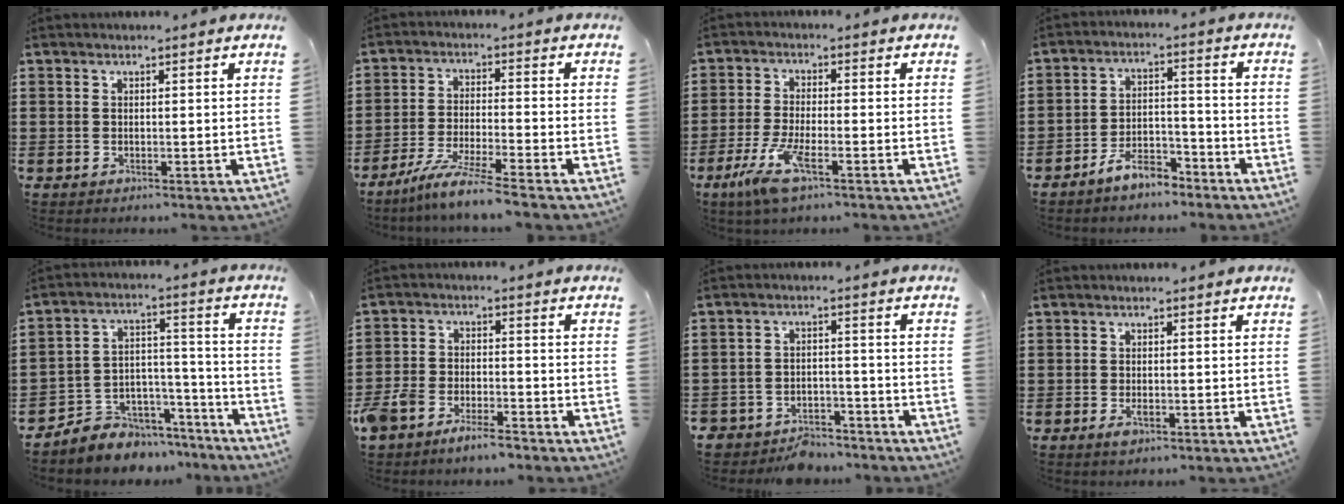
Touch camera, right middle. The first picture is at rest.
{"total": 6.5, "force": [-5.6, -0.7, 3.1], "torque": [-0.065, -0.020, -0.109]}
{"total": 6.7, "force": [-3.4, 1.6, 5.6], "torque": [-0.129, -0.016, -0.065]}
{"total": 6.1, "force": [-5.4, 1.9, 2.2], "torque": [-0.046, 0.011, -0.107]}
{"total": 5.7, "force": [-5.0, 2.9, -0.3], "torque": [-0.008, 0.012, -0.100]}
{"total": 5.6, "force": [-5.0, 1.7, 1.9], "torque": [-0.058, 0.003, -0.103]}
{"total": 5.7, "force": [-5.4, 1.7, 0.6], "torque": [-0.012, 0.017, -0.110]}
{"total": 1.7, "force": [-0.7, 0.7, 1.4], "torque": [-0.035, -0.005, -0.015]}